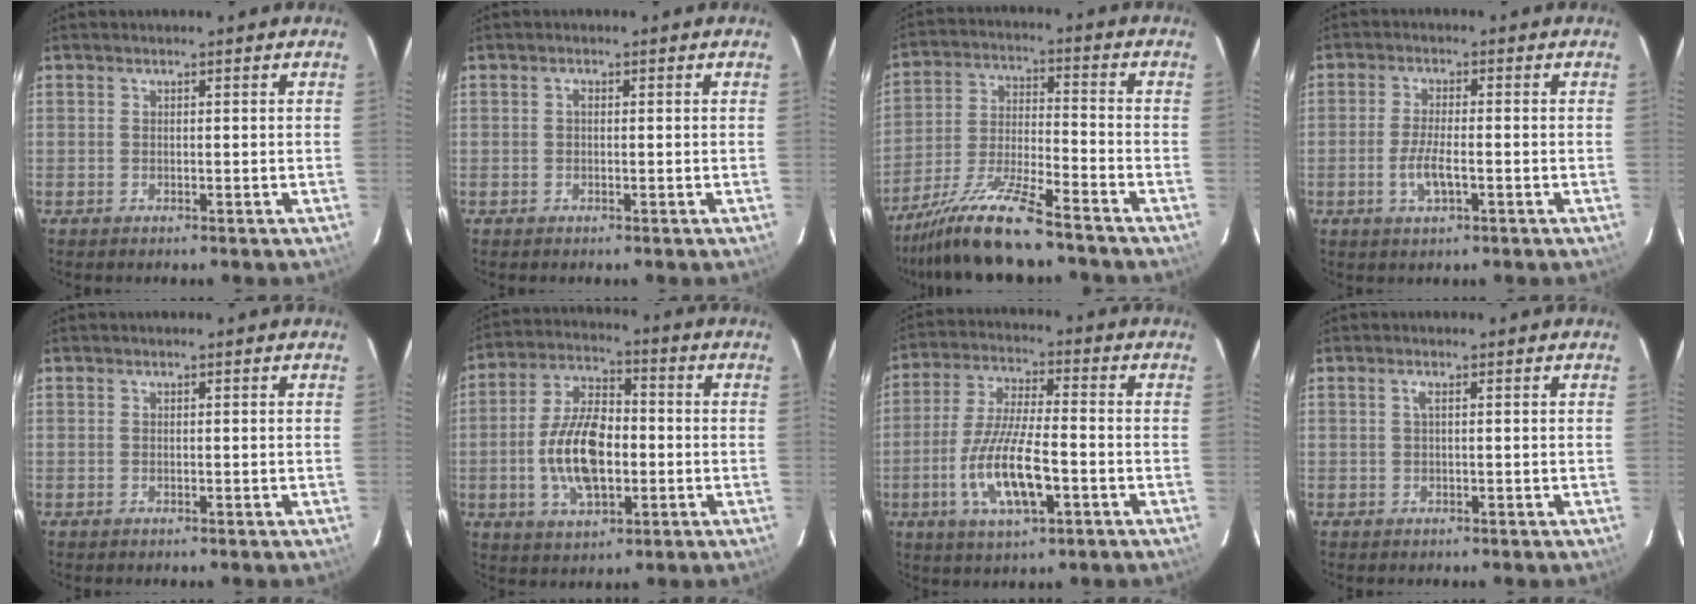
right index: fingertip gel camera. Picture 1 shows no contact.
{"total": 0.6, "force": [0.0, 0.4, 0.5], "torque": [-0.007, 0.004, -0.002]}
{"total": 13.0, "force": [-10.8, 1.0, 7.0], "torque": [-0.149, -0.010, -0.200]}
{"total": 4.9, "force": [-1.7, 1.3, 4.4], "torque": [-0.089, -0.006, -0.033]}
{"total": 0.0}
{"total": 13.7, "force": [-2.4, 7.2, 11.4], "torque": [-0.228, 0.008, -0.039]}
{"total": 13.1, "force": [-4.4, 3.5, 11.9], "torque": [-0.243, -0.011, -0.080]}
{"total": 0.9, "force": [0.1, -0.1, 0.9], "torque": [-0.017, 0.002, 0.001]}